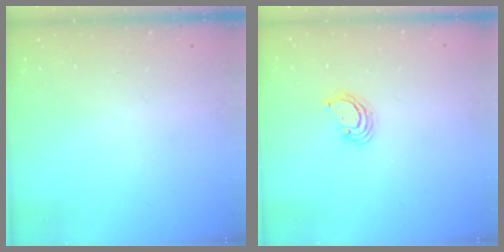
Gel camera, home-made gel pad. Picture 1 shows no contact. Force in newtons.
{"total": 3.3, "press": 3.3, "slide": 0.4}